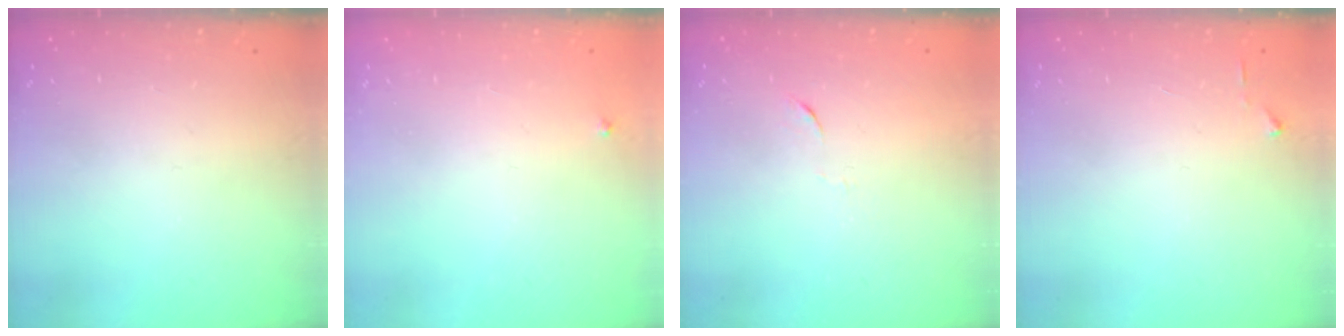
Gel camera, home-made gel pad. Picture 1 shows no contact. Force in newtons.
{"total": 2.7, "press": 2.7, "slide": 0.3}
{"total": 4.0, "press": 4.0, "slide": 0.6}
{"total": 3.0, "press": 2.9, "slide": 0.4}